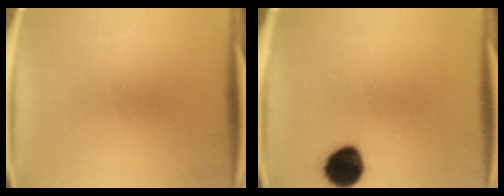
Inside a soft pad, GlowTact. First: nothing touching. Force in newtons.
{"total": 10.1}